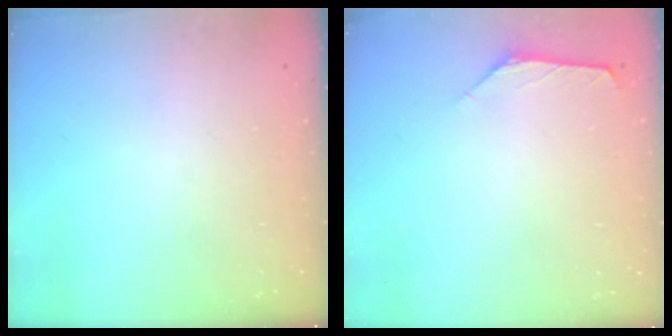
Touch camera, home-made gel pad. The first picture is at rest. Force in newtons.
{"total": 1.7, "press": 1.7, "slide": 0.4}